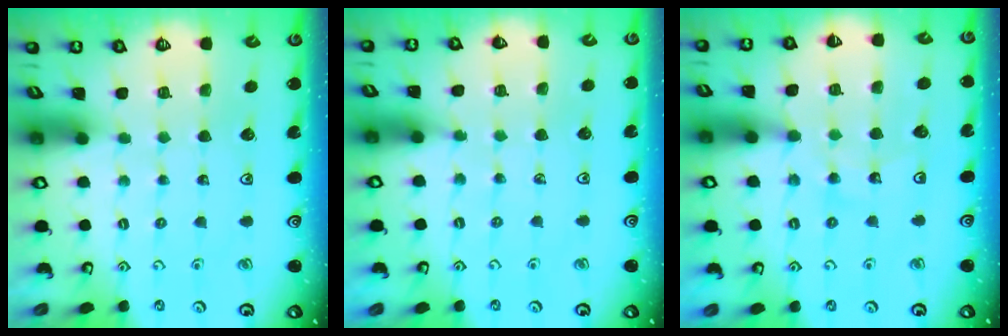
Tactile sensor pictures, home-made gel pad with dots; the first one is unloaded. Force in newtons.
{"total": 5.9, "press": 5.8, "slide": 1.2}
{"total": 12.3, "press": 11.8, "slide": 3.6}